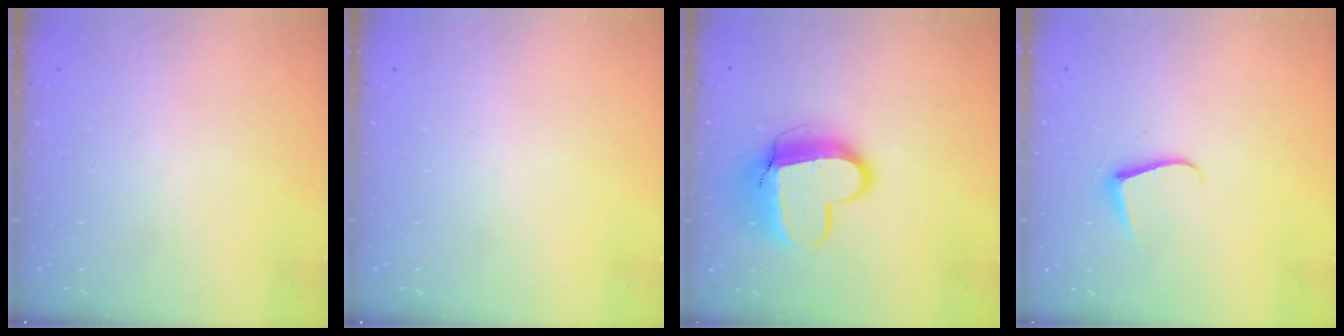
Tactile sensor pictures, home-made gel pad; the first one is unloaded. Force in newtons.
{"total": 0.0}
{"total": 13.4, "press": 13.3, "slide": 1.3}
{"total": 5.9, "press": 5.9, "slide": 0.6}